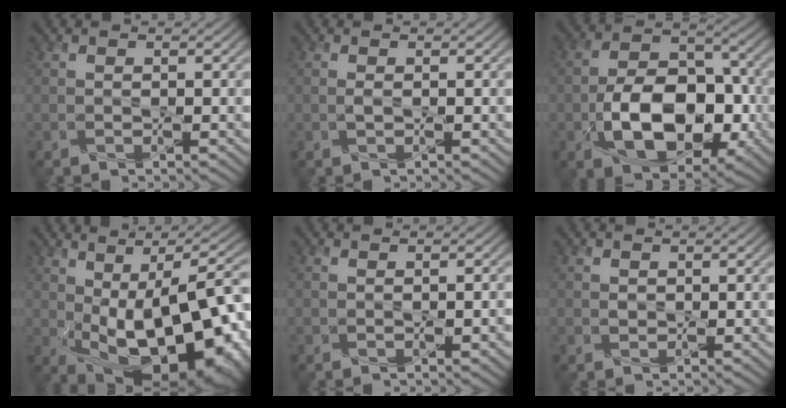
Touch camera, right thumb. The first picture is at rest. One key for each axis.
{"total": 0.6, "fx": -0.2, "fy": 0.1, "fz": 0.5, "tx": -0.009, "ty": 0.002, "tz": -0.006}
{"total": 11.5, "fx": -3.9, "fy": 6.9, "fz": 8.3, "tx": -0.148, "ty": -0.007, "tz": -0.065}
{"total": 19.1, "fx": -3.1, "fy": 10.1, "fz": 15.9, "tx": -0.209, "ty": -0.024, "tz": -0.024}
{"total": 0.7, "fx": -0.3, "fy": 0.3, "fz": 0.6, "tx": -0.010, "ty": -0.001, "tz": -0.004}
{"total": 0.5, "fx": 0.2, "fy": 0.5, "fz": 0.2, "tx": -0.005, "ty": 0.000, "tz": 0.003}